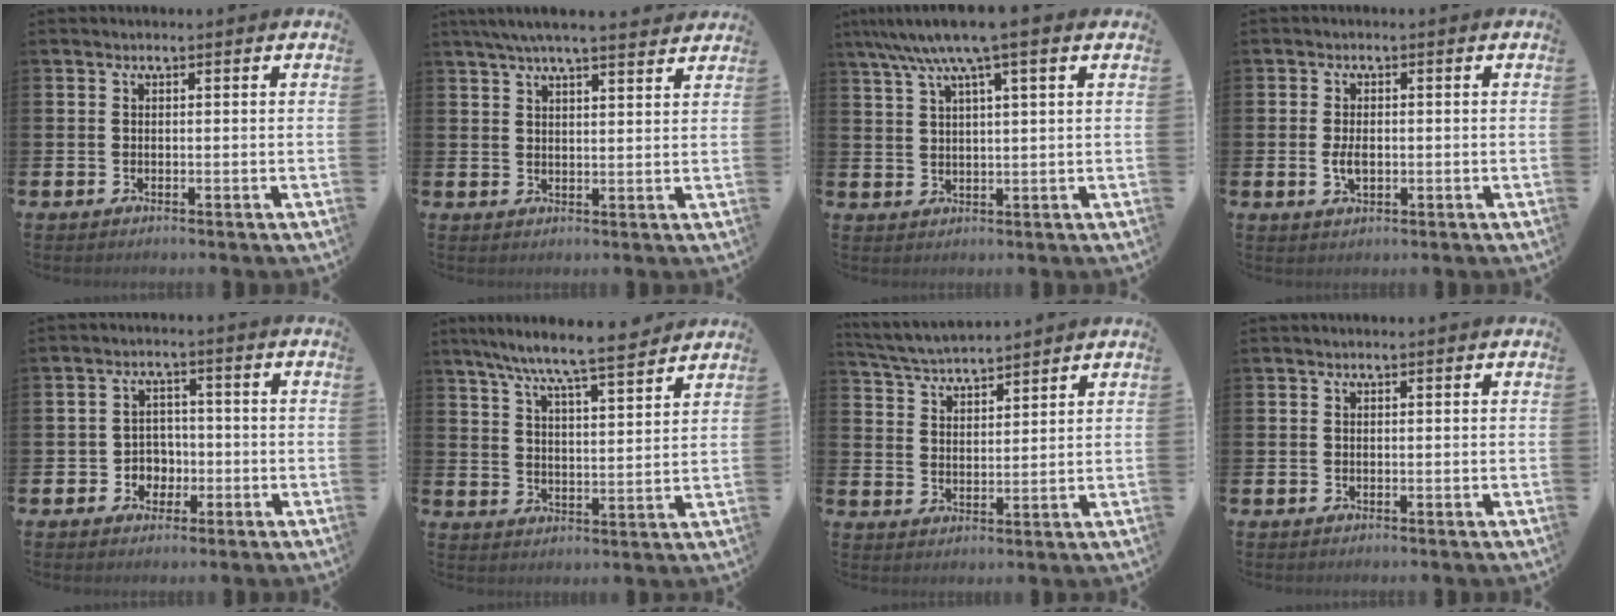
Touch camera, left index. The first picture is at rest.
{"total": 5.3, "force": [4.9, 0.2, 2.1], "torque": [-0.052, -0.011, 0.088]}
{"total": 6.9, "force": [5.1, 0.4, 4.7], "torque": [-0.108, -0.008, 0.089]}
{"total": 2.6, "force": [-0.2, 1.5, 2.1], "torque": [-0.026, -0.002, -0.008]}
{"total": 3.3, "force": [-0.9, 3.1, 0.7], "torque": [-0.018, -0.001, -0.027]}
{"total": 7.7, "force": [7.1, -0.1, 2.9], "torque": [-0.077, -0.051, 0.122]}
{"total": 4.8, "force": [4.8, 0.3, 0.4], "torque": [-0.029, -0.030, 0.085]}
{"total": 0.0}